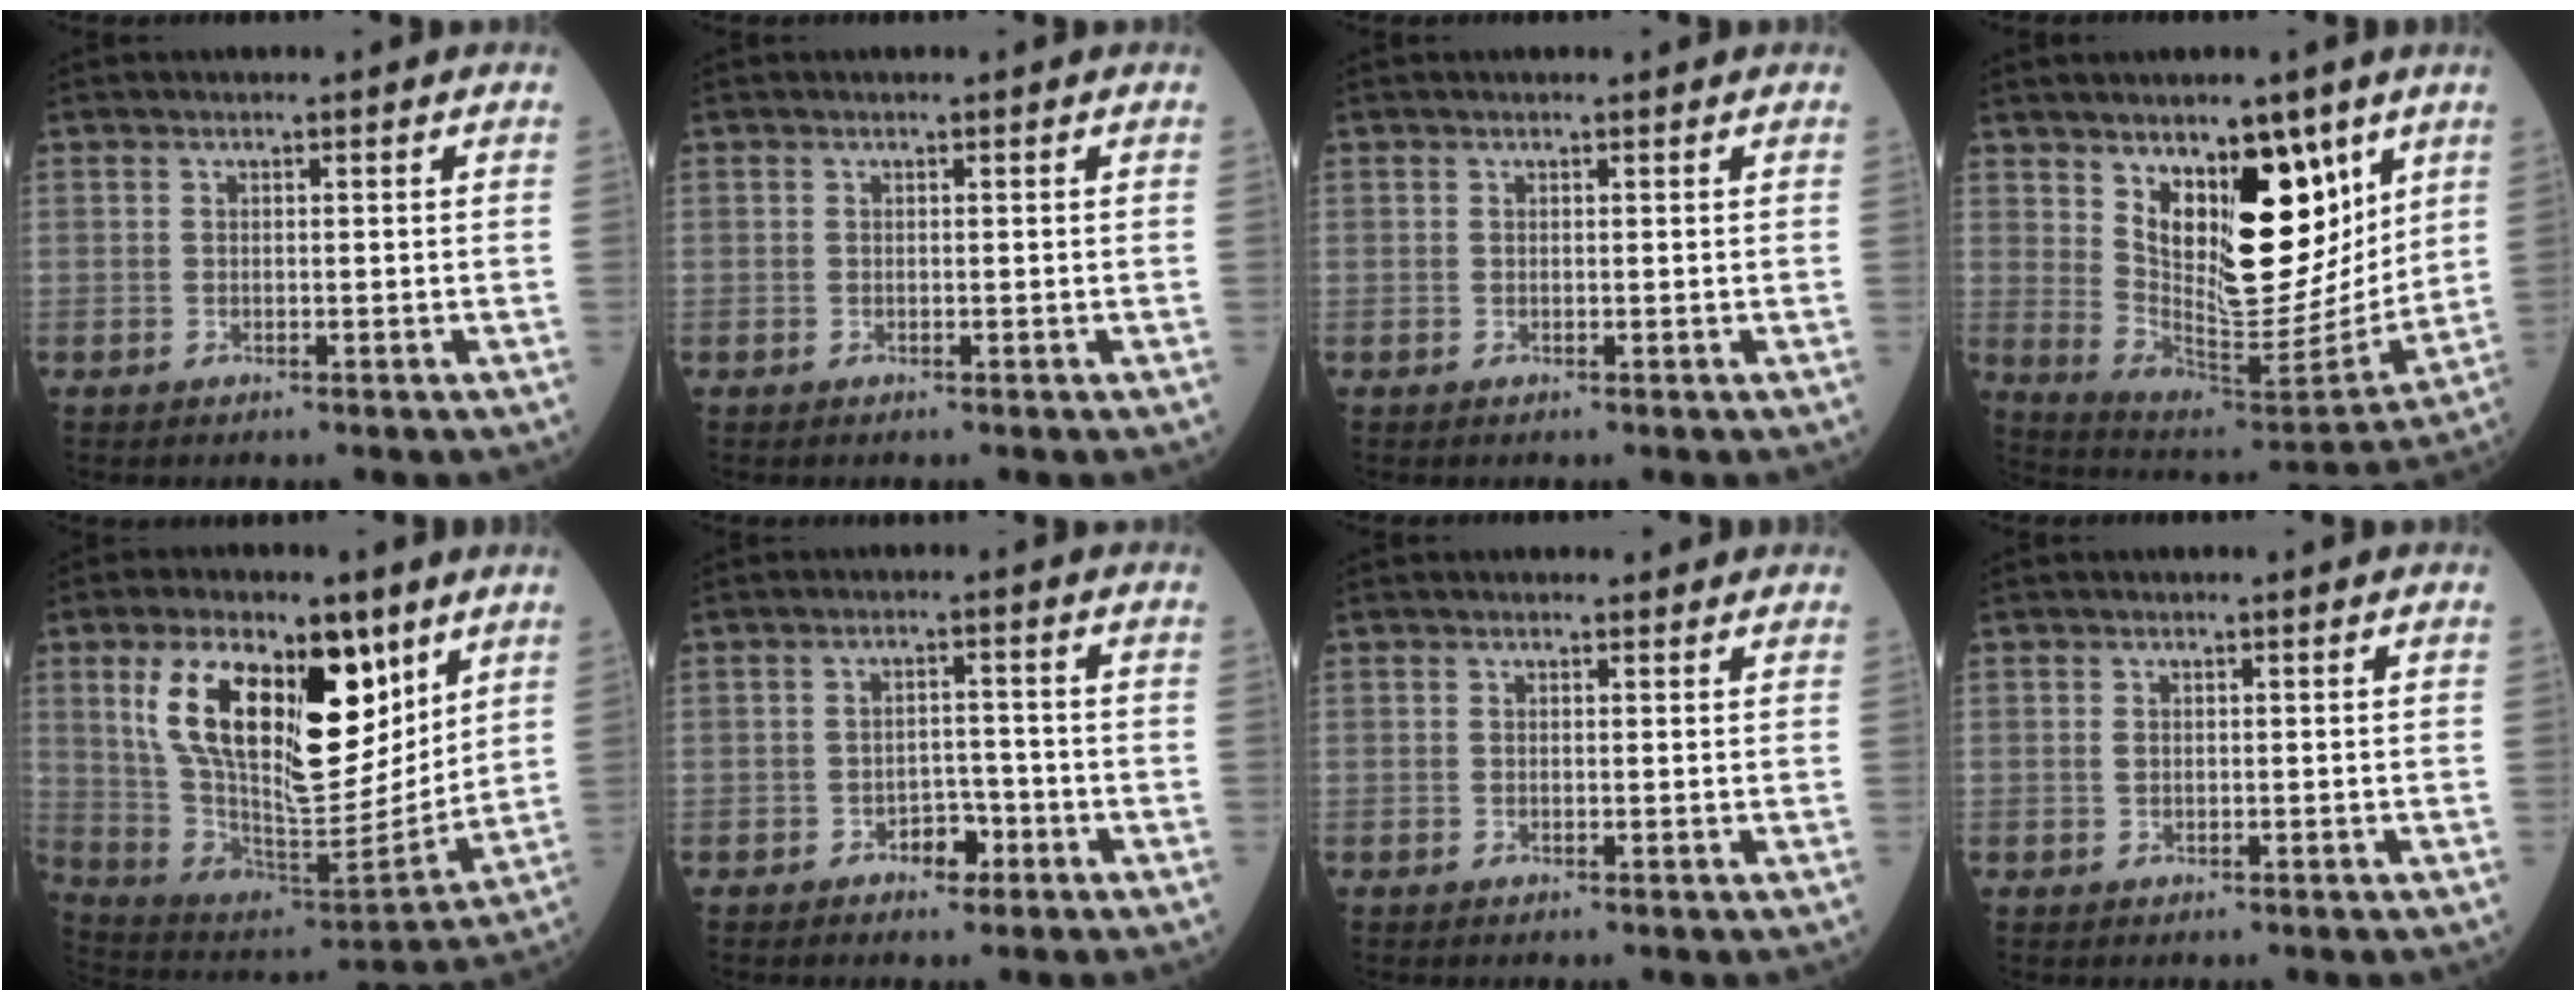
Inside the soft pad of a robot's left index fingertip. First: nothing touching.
{"total": 0.0}
{"total": 0.0}
{"total": 17.0, "force": [8.0, 6.8, 13.4], "torque": [-0.200, -0.009, 0.153]}
{"total": 22.0, "force": [9.3, 8.7, 18.0], "torque": [-0.326, 0.009, 0.170]}
{"total": 3.2, "force": [-1.9, 1.8, 1.9], "torque": [-0.024, 0.006, -0.028]}
{"total": 0.9, "force": [0.7, 0.5, 0.0], "torque": [-0.007, 0.000, 0.003]}
{"total": 0.8, "force": [0.1, 0.7, 0.4], "torque": [-0.009, 0.001, 0.003]}